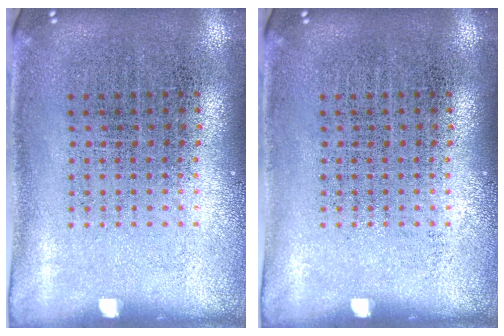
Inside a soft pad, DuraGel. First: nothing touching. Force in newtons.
{"total": 0.0}